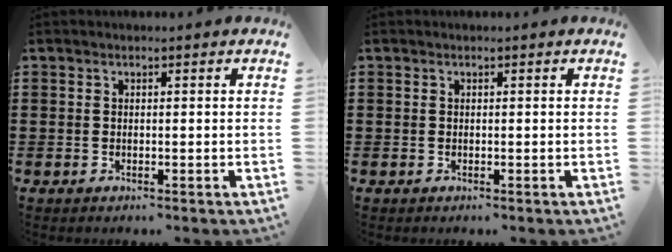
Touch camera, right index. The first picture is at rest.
{"total": 0.0}